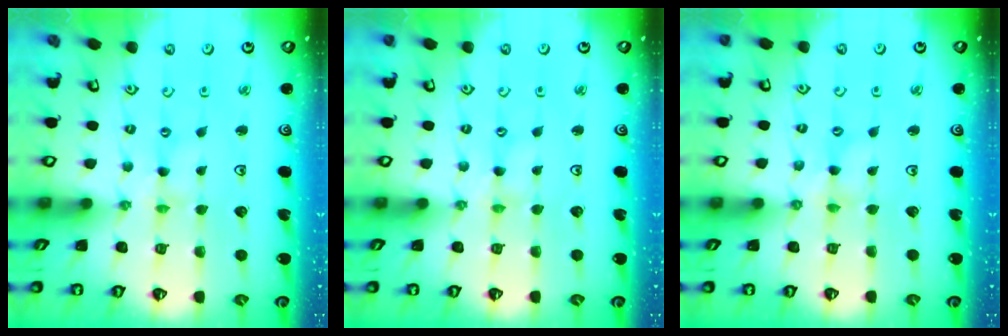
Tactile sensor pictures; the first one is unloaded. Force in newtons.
{"total": 1.1, "press": 1.1, "slide": 0.1}
{"total": 1.3, "press": 1.3, "slide": 0.3}